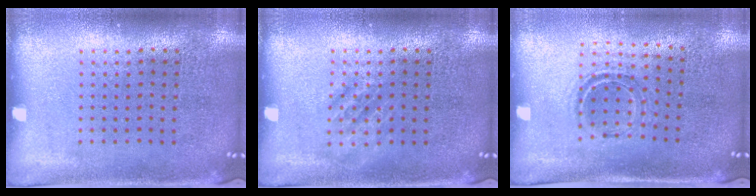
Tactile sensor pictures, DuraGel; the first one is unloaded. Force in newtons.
{"total": 1.4, "press": 1.4, "slide": 0.2}
{"total": 1.0, "press": 0.9, "slide": 0.3}